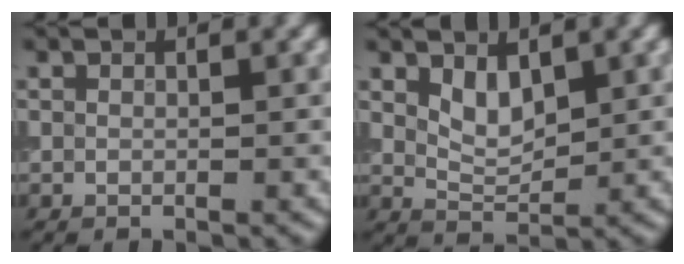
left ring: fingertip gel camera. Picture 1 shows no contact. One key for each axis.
{"total": 2.3, "fx": 1.2, "fy": 1.2, "fz": 1.6, "tx": -0.032, "ty": -0.006, "tz": 0.028}